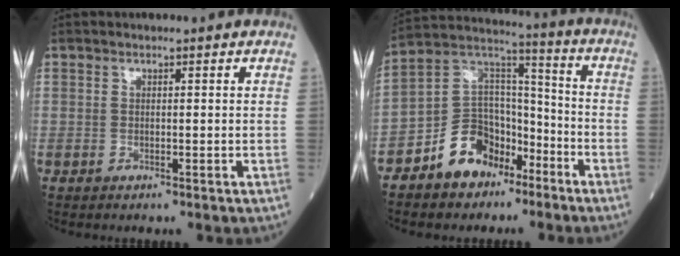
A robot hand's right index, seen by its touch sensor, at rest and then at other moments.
{"total": 11.5, "force": [-6.8, 7.9, 4.8], "torque": [-0.094, 0.044, -0.121]}